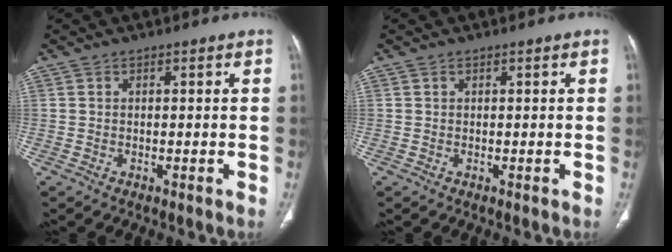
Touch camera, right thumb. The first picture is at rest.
{"total": 0.0}